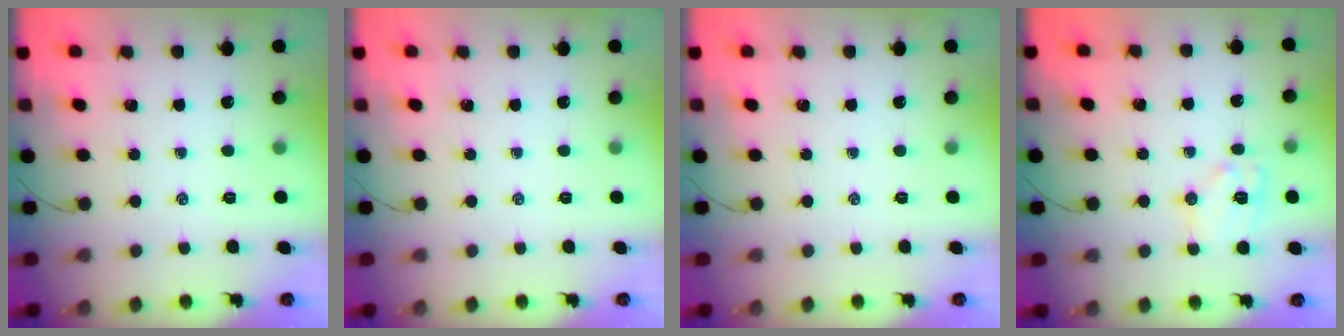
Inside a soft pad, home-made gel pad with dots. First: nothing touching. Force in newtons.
{"total": 0.0}
{"total": 0.0}
{"total": 10.5, "press": 10.5, "slide": 0.4}